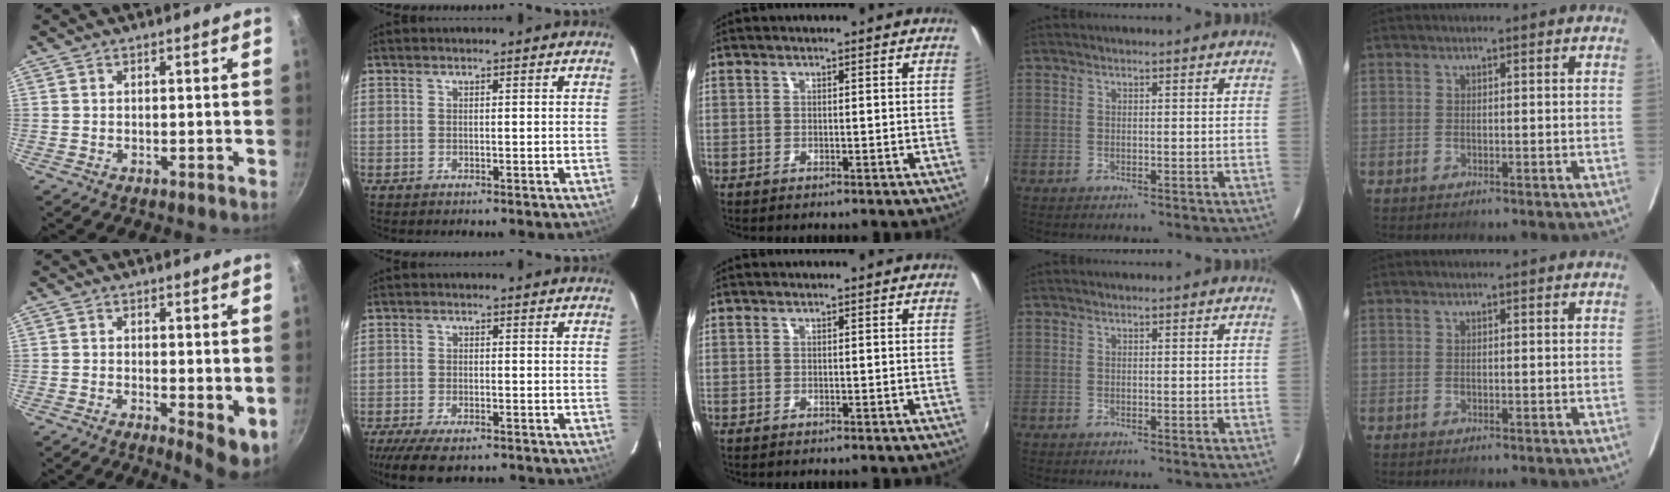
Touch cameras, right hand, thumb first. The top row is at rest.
{"thumb": {"total": 5.6, "force": [-0.1, 2.2, 5.2], "torque": [-0.064, -0.010, 0.003]}, "index": {"total": 8.8, "force": [-6.9, 2.7, 4.7], "torque": [-0.117, -0.031, -0.121]}}